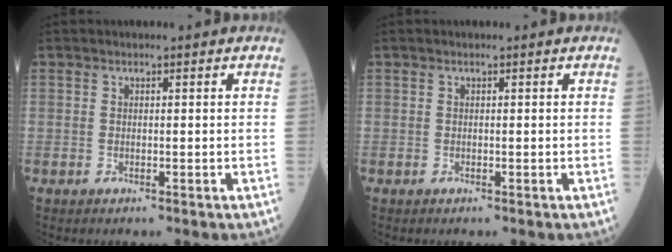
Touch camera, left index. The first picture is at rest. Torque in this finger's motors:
{"motor_torque": [0.00, 0.02, 0.00, -0.01]}